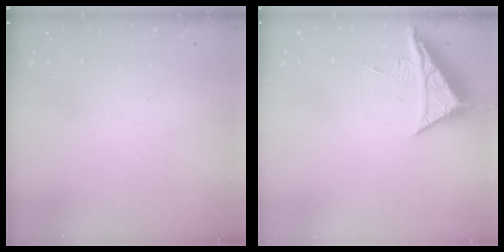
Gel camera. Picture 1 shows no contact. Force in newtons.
{"total": 7.7, "press": 7.7, "slide": 0.4}